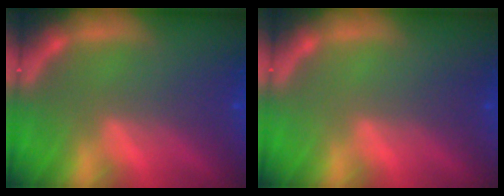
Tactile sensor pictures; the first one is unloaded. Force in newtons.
{"total": 0.0}